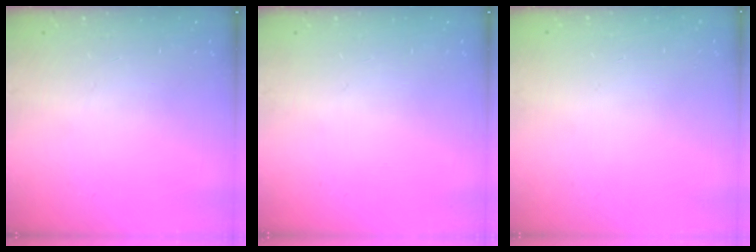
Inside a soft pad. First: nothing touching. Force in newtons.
{"total": 0.0}
{"total": 0.0}